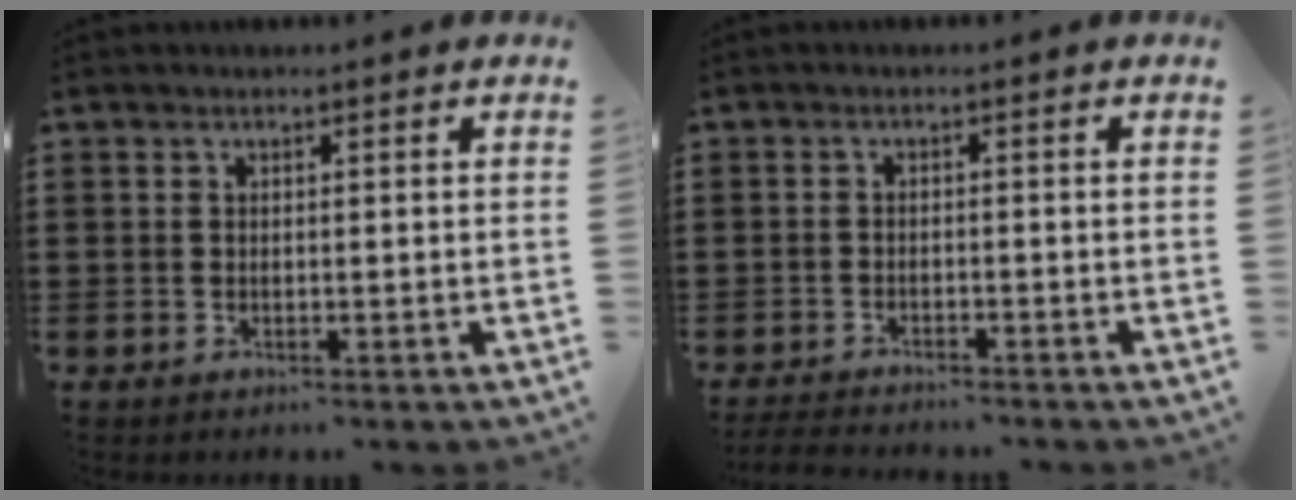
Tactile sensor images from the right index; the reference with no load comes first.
{"total": 2.1, "force": [-2.1, 0.1, 0.2], "torque": [-0.015, -0.005, -0.046]}